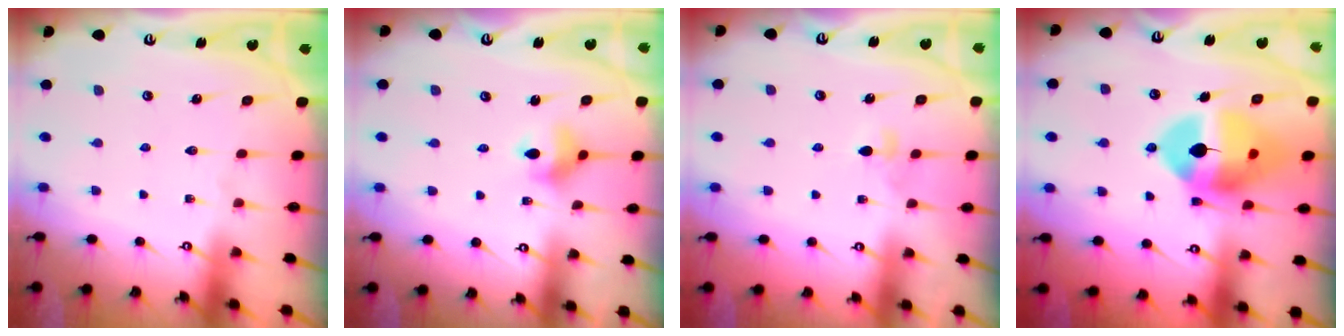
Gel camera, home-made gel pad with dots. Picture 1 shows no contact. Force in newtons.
{"total": 7.1, "press": 6.6, "slide": 2.5}
{"total": 3.2, "press": 3.1, "slide": 0.8}
{"total": 15.7, "press": 15.6, "slide": 2.0}